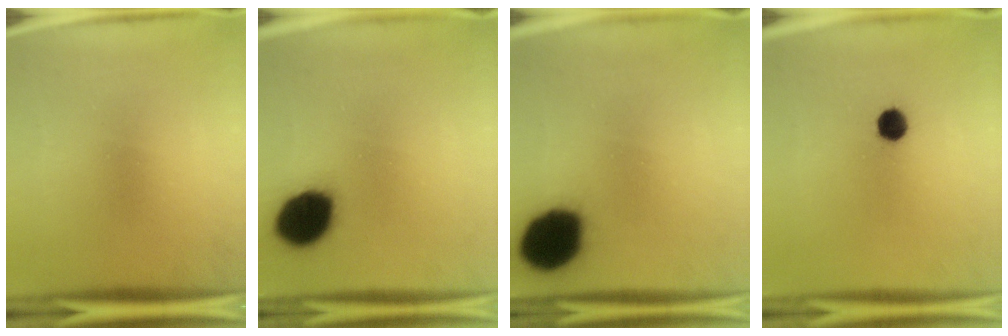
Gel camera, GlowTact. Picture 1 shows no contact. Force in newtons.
{"total": 14.3}
{"total": 17.8}
{"total": 5.2}